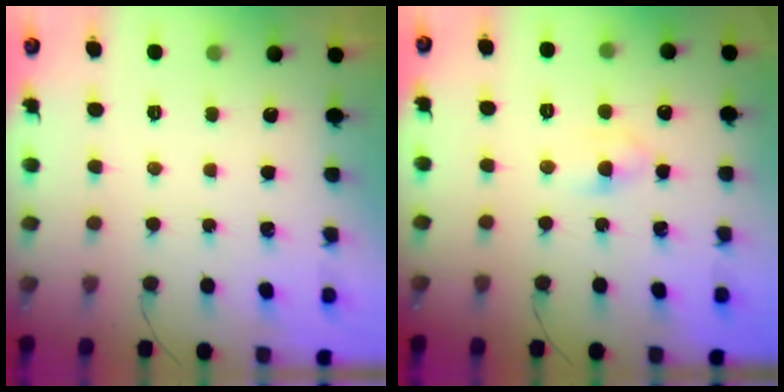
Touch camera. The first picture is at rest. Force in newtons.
{"total": 3.6, "press": 3.3, "slide": 1.3}